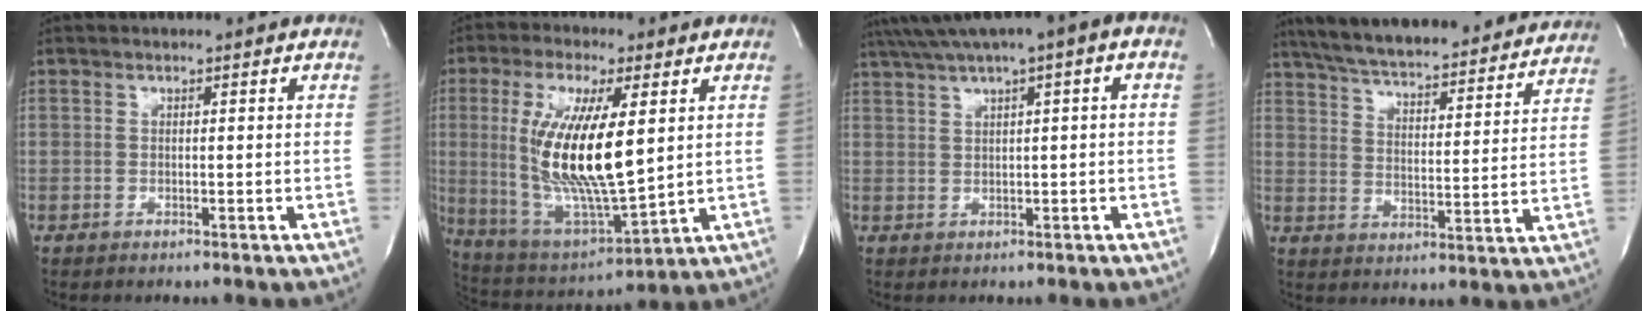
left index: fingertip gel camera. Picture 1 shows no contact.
{"total": 16.7, "force": [2.5, 3.6, 16.1], "torque": [-0.334, -0.019, 0.055]}
{"total": 7.5, "force": [3.9, 0.4, 6.4], "torque": [-0.115, 0.038, 0.066]}
{"total": 30.1, "force": [27.2, 5.4, 11.7], "torque": [-0.200, -0.028, 0.351]}